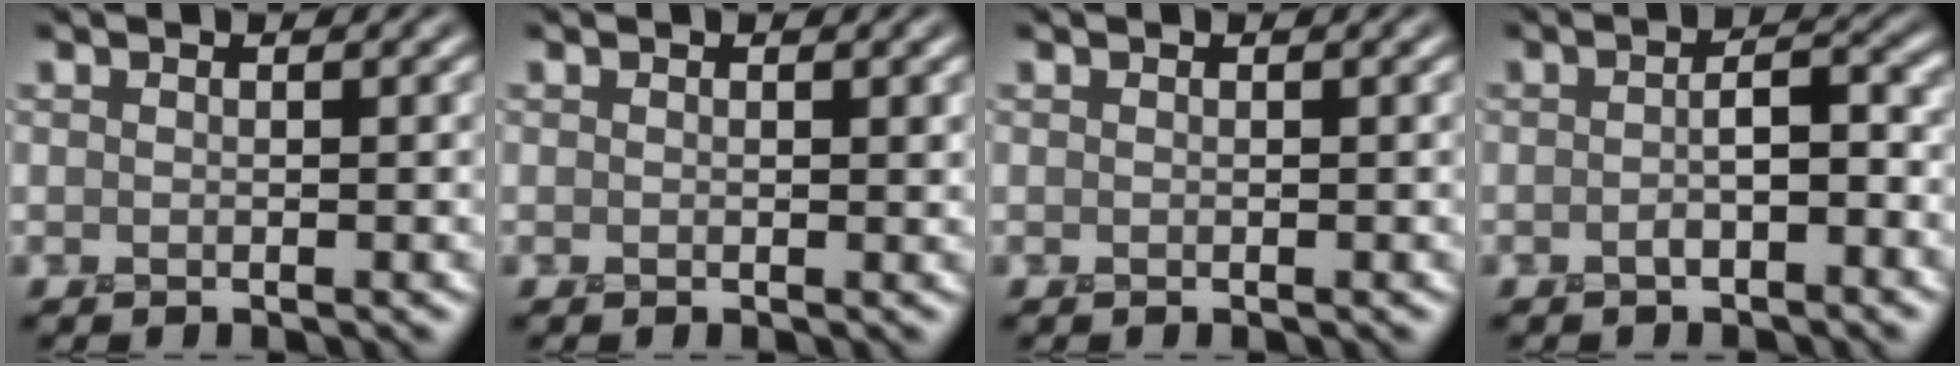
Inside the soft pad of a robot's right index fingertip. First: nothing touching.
{"total": 0.0}
{"total": 0.0}
{"total": 2.4, "force": [-0.9, 0.8, 2.1], "torque": [-0.041, 0.006, -0.017]}